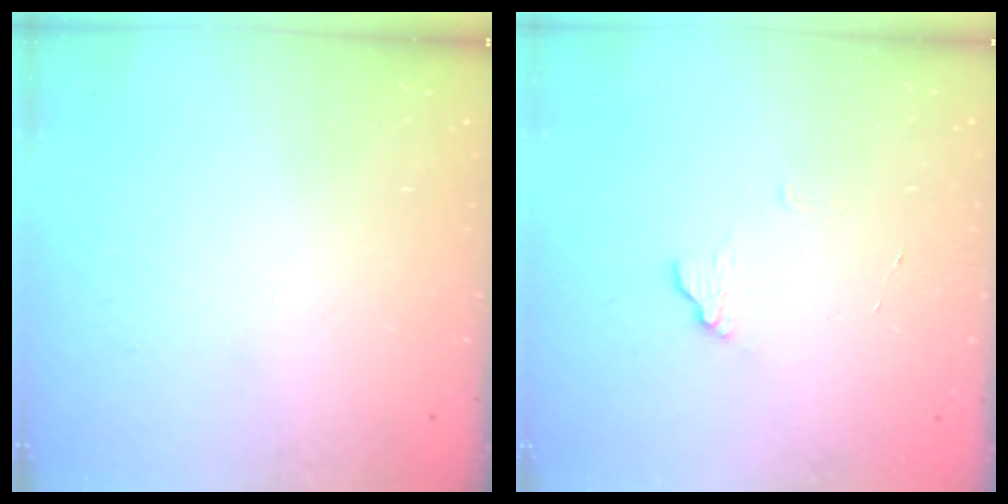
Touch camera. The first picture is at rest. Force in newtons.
{"total": 5.8, "press": 5.8, "slide": 0.5}